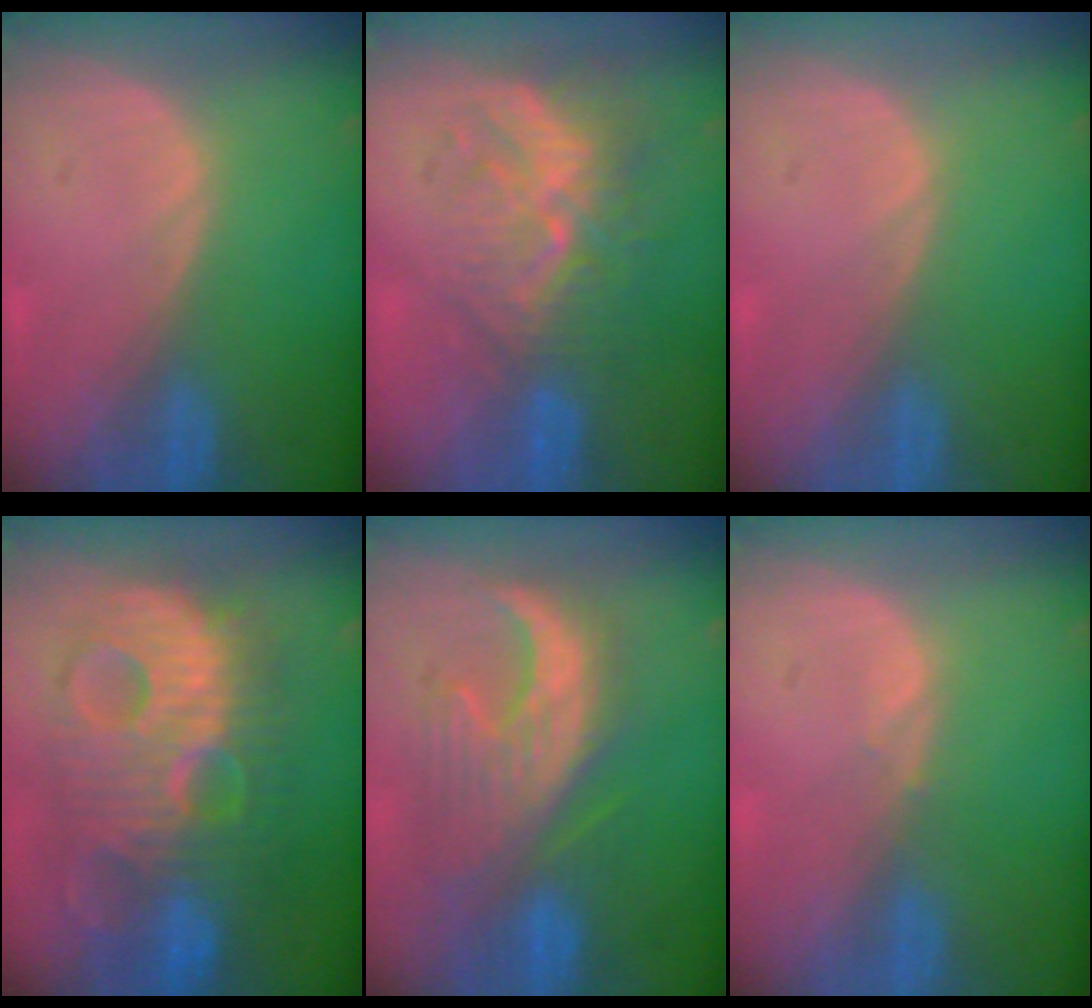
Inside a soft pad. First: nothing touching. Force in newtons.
{"total": 9.9, "press": 8.6, "slide": 4.9}
{"total": 0.0}
{"total": 13.7, "press": 13.7, "slide": 1.2}
{"total": 10.0, "press": 9.8, "slide": 1.9}
{"total": 0.5, "press": 0.5, "slide": 0.2}